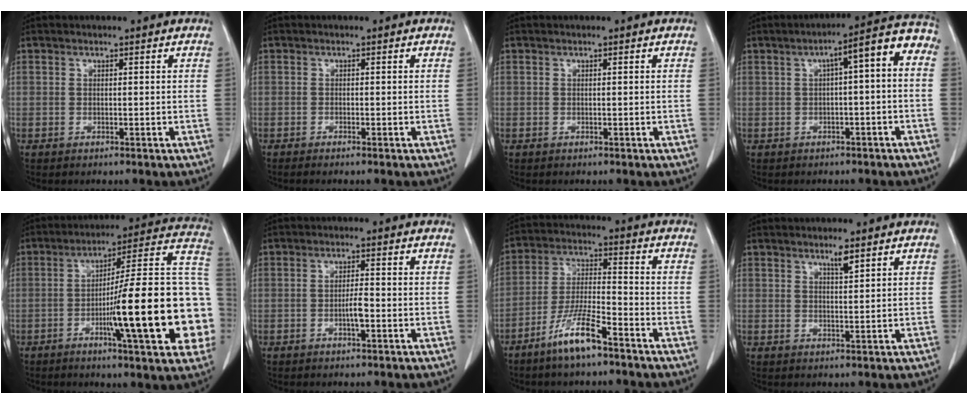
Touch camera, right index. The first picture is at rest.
{"total": 1.4, "force": [-1.1, -0.2, 0.8], "torque": [-0.013, 0.000, -0.016]}
{"total": 0.0}
{"total": 8.3, "force": [0.6, 1.5, 8.2], "torque": [-0.109, 0.039, 0.001]}
{"total": 24.6, "force": [-4.9, 2.4, 24.0], "torque": [-0.258, 0.020, -0.072]}
{"total": 2.7, "force": [-0.8, 0.4, 2.5], "torque": [-0.047, 0.001, -0.013]}
{"total": 9.4, "force": [-6.4, 1.0, 6.8], "torque": [-0.141, -0.013, -0.124]}
{"total": 2.1, "force": [1.5, 0.1, 1.4], "torque": [-0.029, -0.002, 0.028]}